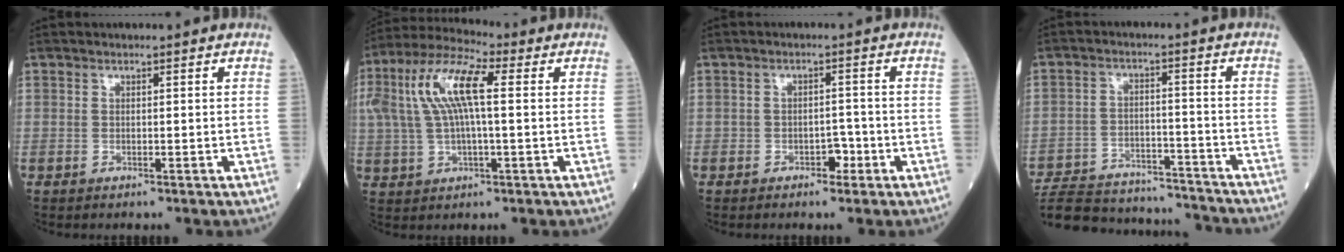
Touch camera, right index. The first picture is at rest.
{"total": 11.7, "force": [2.3, 3.1, 11.1], "torque": [-0.244, 0.030, 0.040]}
{"total": 2.3, "force": [-1.3, 1.4, 1.3], "torque": [-0.013, 0.006, -0.020]}
{"total": 20.0, "force": [-18.9, 4.0, 5.4], "torque": [-0.127, -0.001, -0.274]}